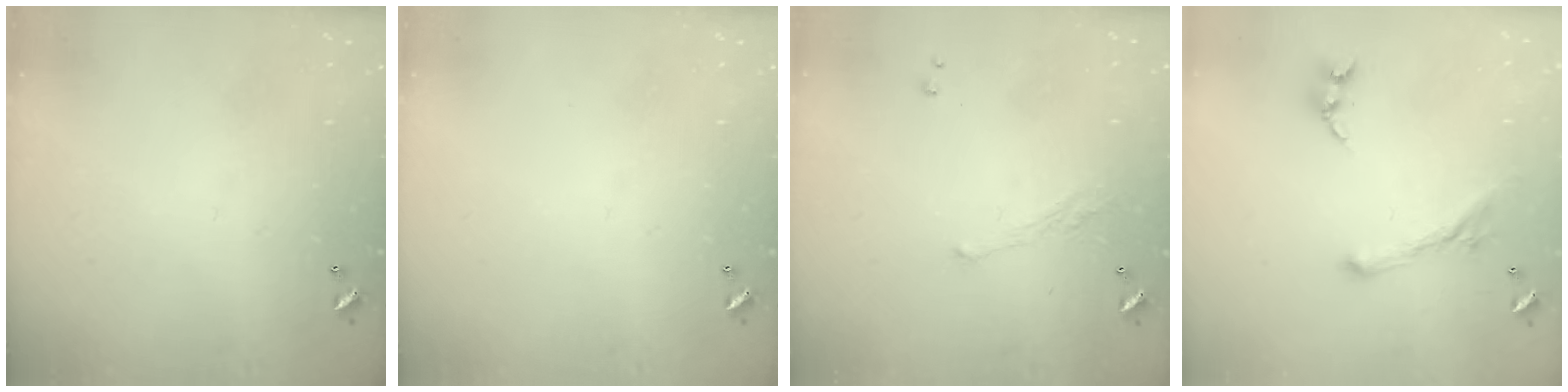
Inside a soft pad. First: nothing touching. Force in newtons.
{"total": 0.0}
{"total": 1.9, "press": 1.7, "slide": 0.8}
{"total": 0.0}